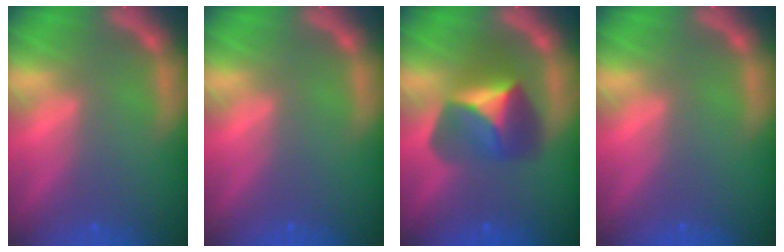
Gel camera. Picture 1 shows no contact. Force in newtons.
{"total": 0.0}
{"total": 5.9}
{"total": 0.0}